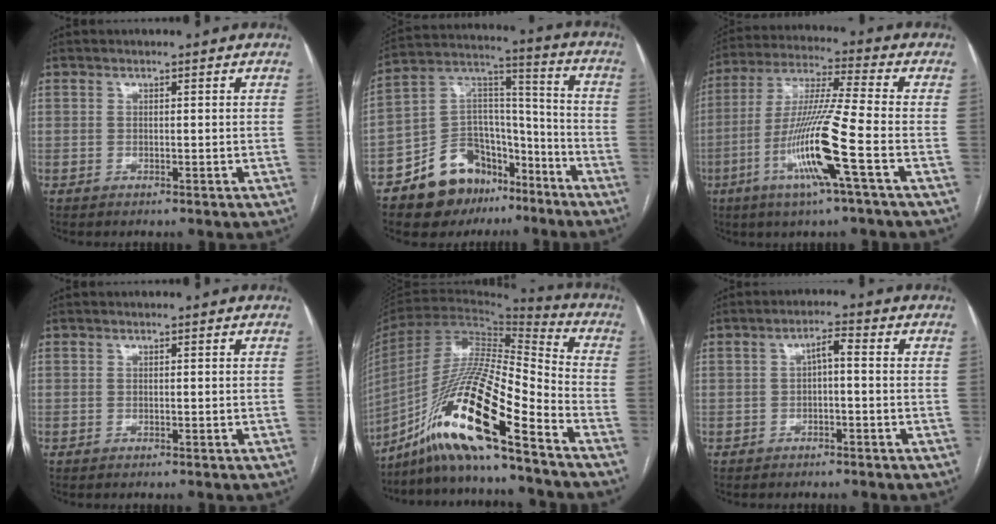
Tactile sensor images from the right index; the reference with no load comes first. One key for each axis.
{"total": 15.9, "fx": -10.9, "fy": 9.8, "fz": 6.2, "tx": -0.096, "ty": 0.072, "tz": -0.179}
{"total": 14.5, "fx": -5.2, "fy": -0.9, "fz": 13.5, "tx": -0.273, "ty": -0.014, "tz": -0.104}
{"total": 0.0}
{"total": 19.5, "fx": -12.3, "fy": 0.9, "fz": 15.0, "tx": -0.308, "ty": -0.020, "tz": -0.232}
{"total": 2.6, "fx": -0.2, "fy": 0.7, "fz": 2.5, "tx": -0.042, "ty": 0.014, "tz": -0.002}